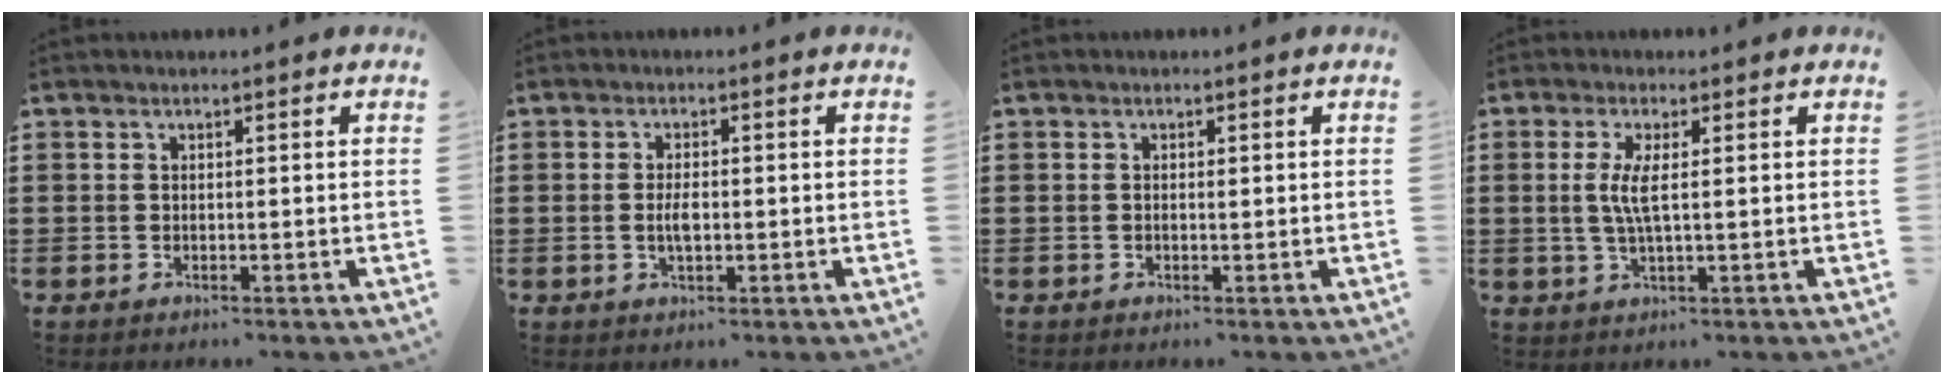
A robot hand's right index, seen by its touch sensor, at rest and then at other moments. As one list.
[{"total": 2.8, "force": [-0.3, 1.1, 2.5], "torque": [-0.048, 0.003, -0.007]}, {"total": 0.0}, {"total": 4.1, "force": [0.4, 0.5, 4.0], "torque": [-0.090, -0.008, 0.001]}]